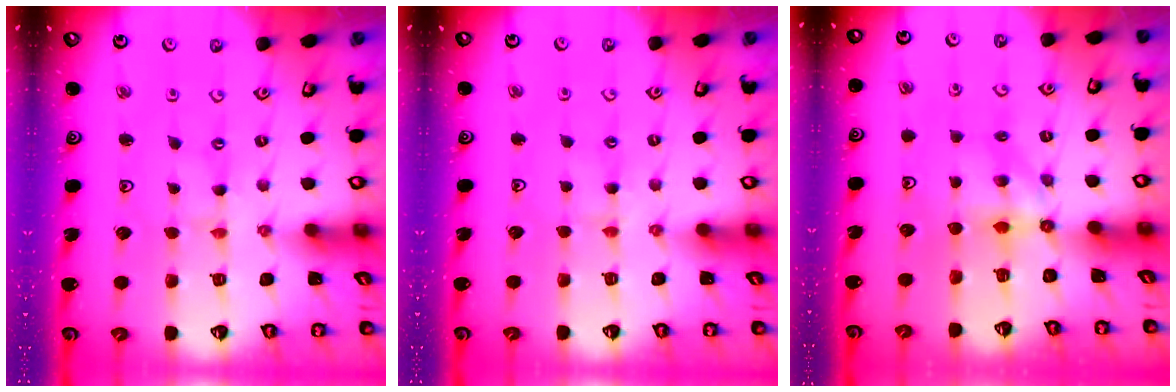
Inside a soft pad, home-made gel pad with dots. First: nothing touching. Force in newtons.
{"total": 2.8, "press": 2.8, "slide": 0.4}
{"total": 5.5, "press": 5.5, "slide": 0.1}